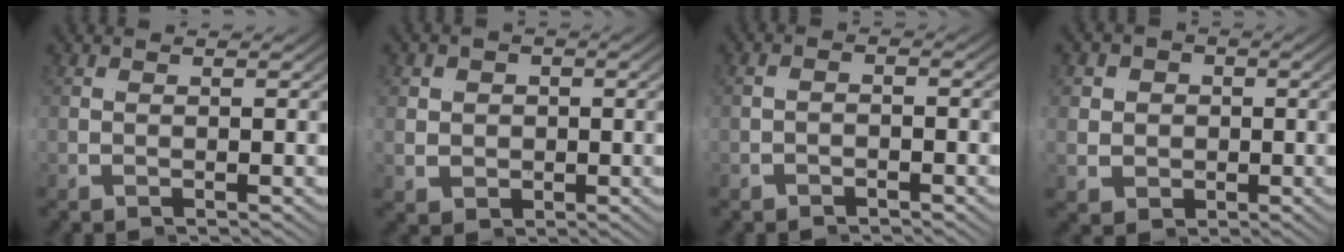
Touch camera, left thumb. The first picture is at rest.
{"total": 3.7, "force": [0.7, 3.2, 1.7], "torque": [-0.027, -0.006, 0.015]}
{"total": 1.7, "force": [-1.1, -0.6, -1.1], "torque": [0.001, -0.001, -0.020]}
{"total": 6.0, "force": [1.2, 5.0, 3.1], "torque": [-0.053, -0.007, 0.018]}